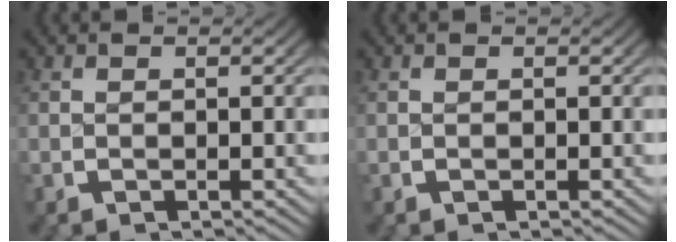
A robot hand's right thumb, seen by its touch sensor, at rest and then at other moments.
{"total": 0.0}